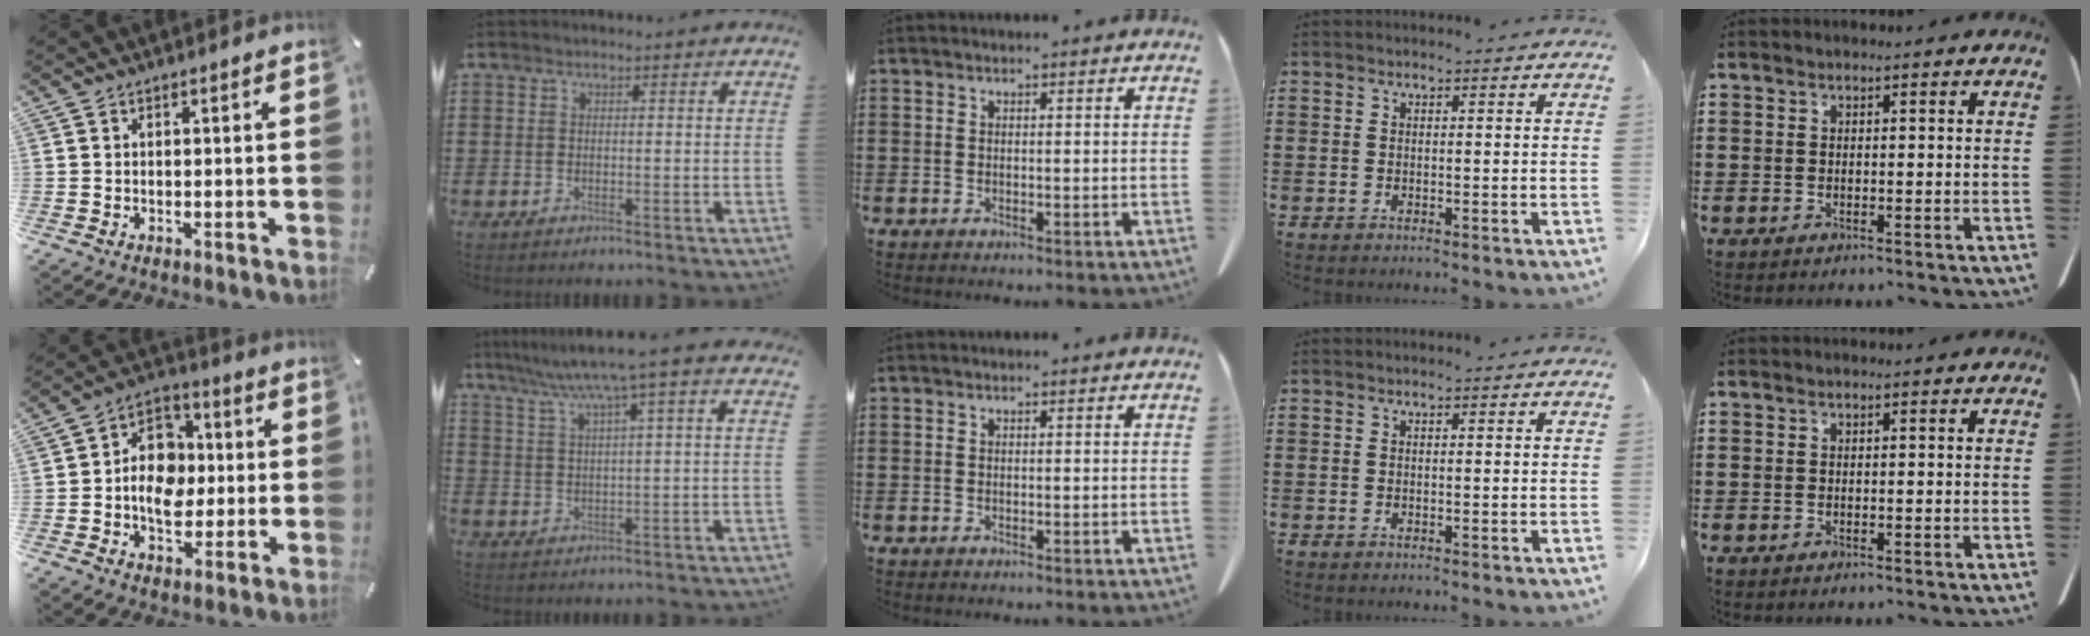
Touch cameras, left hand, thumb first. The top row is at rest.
{"thumb": {"total": 11.9, "force": [-1.7, 9.4, 7.0], "torque": [-0.115, 0.028, -0.027]}, "index": {"total": 6.6, "force": [4.6, -0.6, 4.7], "torque": [-0.104, -0.018, 0.075]}}